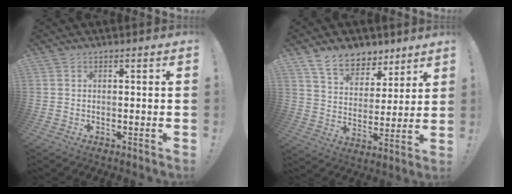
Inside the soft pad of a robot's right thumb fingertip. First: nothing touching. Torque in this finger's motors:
{"motor_torque": [0.03, 2.07, 0.97, 0.79, 0.00]}